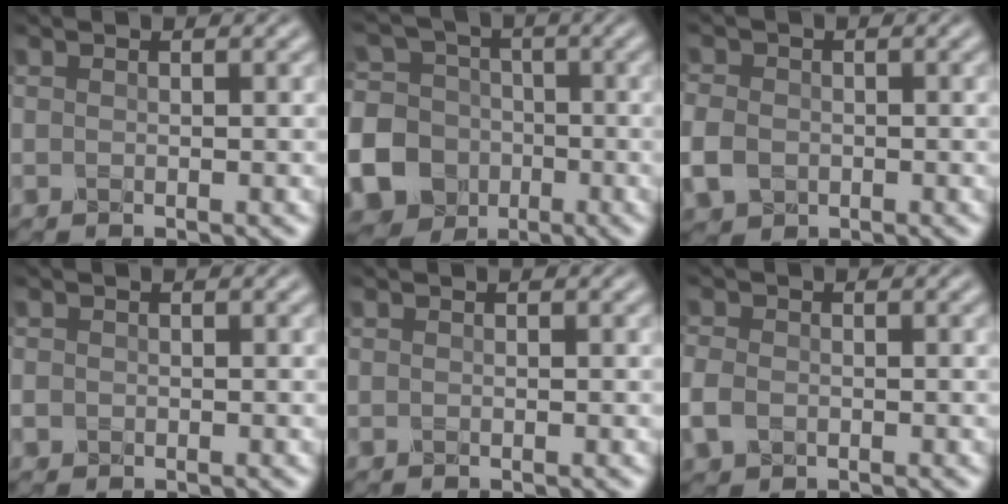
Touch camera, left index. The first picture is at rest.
{"total": 22.2, "force": [-7.8, 20.3, 4.8], "torque": [-0.156, -0.030, -0.172]}
{"total": 3.4, "force": [-0.9, 2.9, 1.6], "torque": [-0.044, -0.005, -0.022]}
{"total": 0.9, "force": [-0.2, 0.8, 0.3], "torque": [-0.004, -0.004, -0.006]}
{"total": 0.0}
{"total": 2.5, "force": [-0.7, 2.0, 1.3], "torque": [-0.034, -0.005, -0.020]}